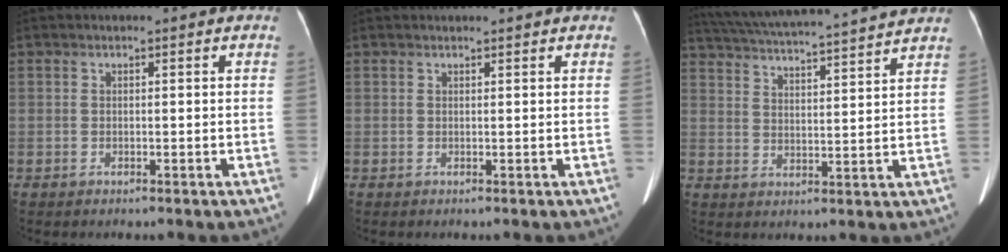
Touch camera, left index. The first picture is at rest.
{"total": 2.7, "force": [2.7, 0.3, 0.6], "torque": [-0.007, 0.025, 0.034]}
{"total": 19.7, "force": [18.1, 0.1, 7.8], "torque": [-0.144, 0.017, 0.262]}